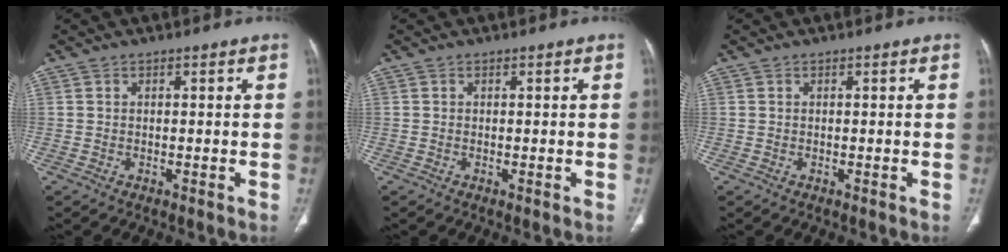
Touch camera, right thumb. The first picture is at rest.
{"total": 0.0}
{"total": 0.0}